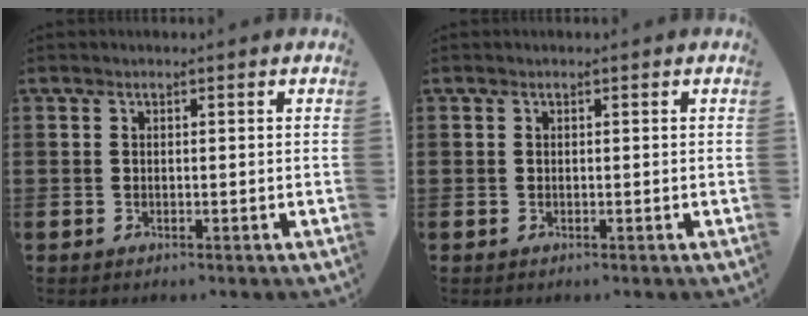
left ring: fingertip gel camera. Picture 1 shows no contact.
{"total": 0.0}